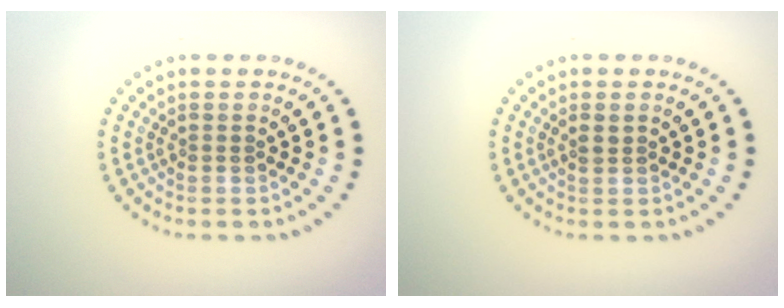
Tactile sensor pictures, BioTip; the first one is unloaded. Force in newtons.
{"total": 1.0, "press": 0.8, "slide": 0.5}